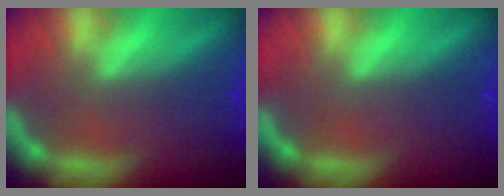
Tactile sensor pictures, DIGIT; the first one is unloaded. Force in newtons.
{"total": 0.0}